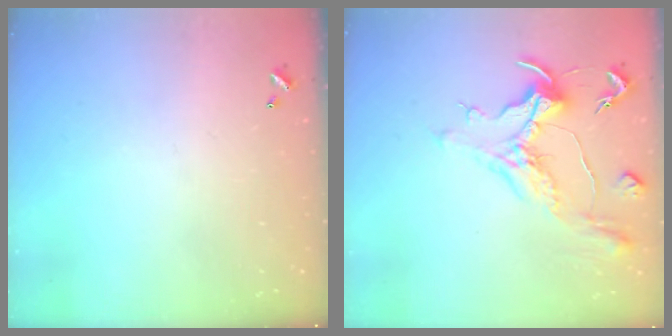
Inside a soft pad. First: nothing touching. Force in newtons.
{"total": 1.6, "press": 1.5, "slide": 0.6}